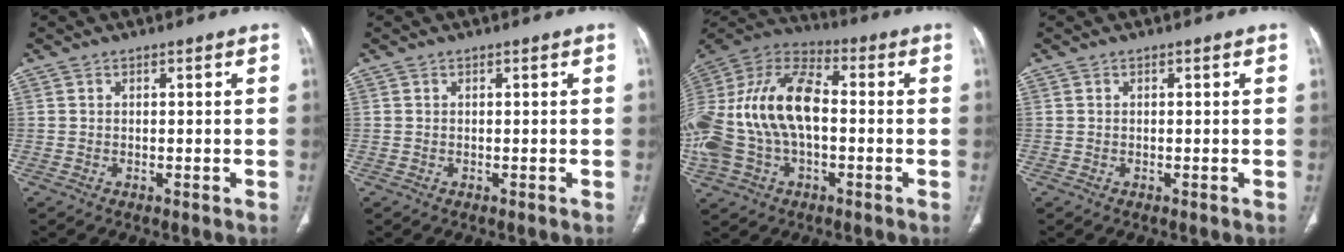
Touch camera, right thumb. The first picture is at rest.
{"total": 0.0}
{"total": 22.9, "force": [-0.7, 13.7, 18.4], "torque": [-0.394, 0.032, -0.011]}
{"total": 0.0}